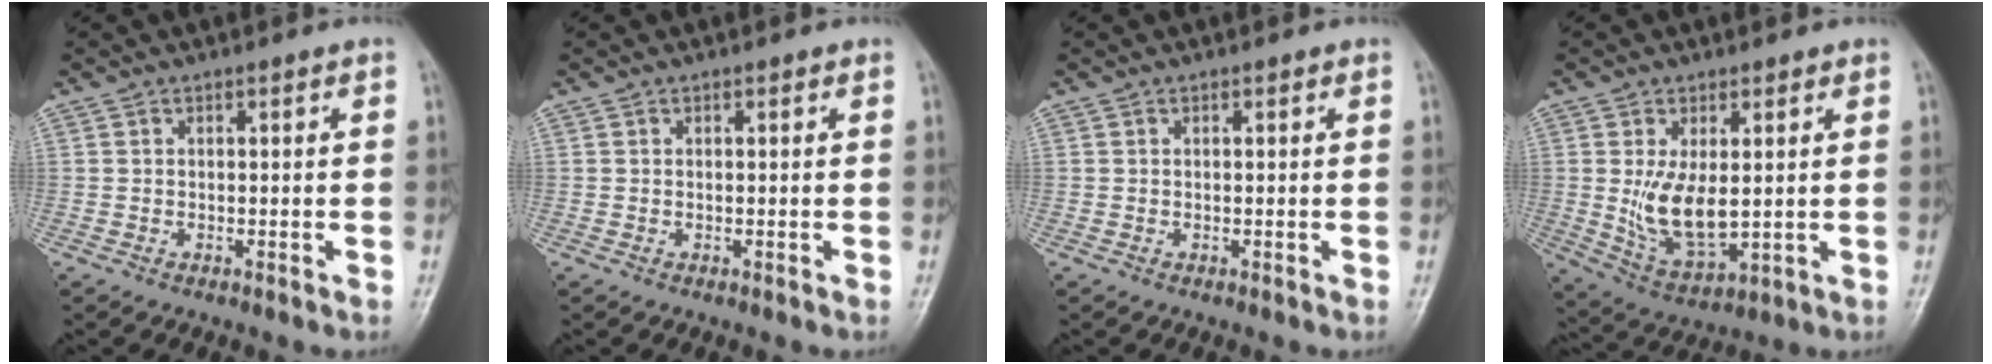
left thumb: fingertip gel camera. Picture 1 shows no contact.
{"total": 0.0}
{"total": 0.0}
{"total": 9.7, "force": [0.9, 5.1, 8.2], "torque": [-0.138, -0.025, 0.033]}